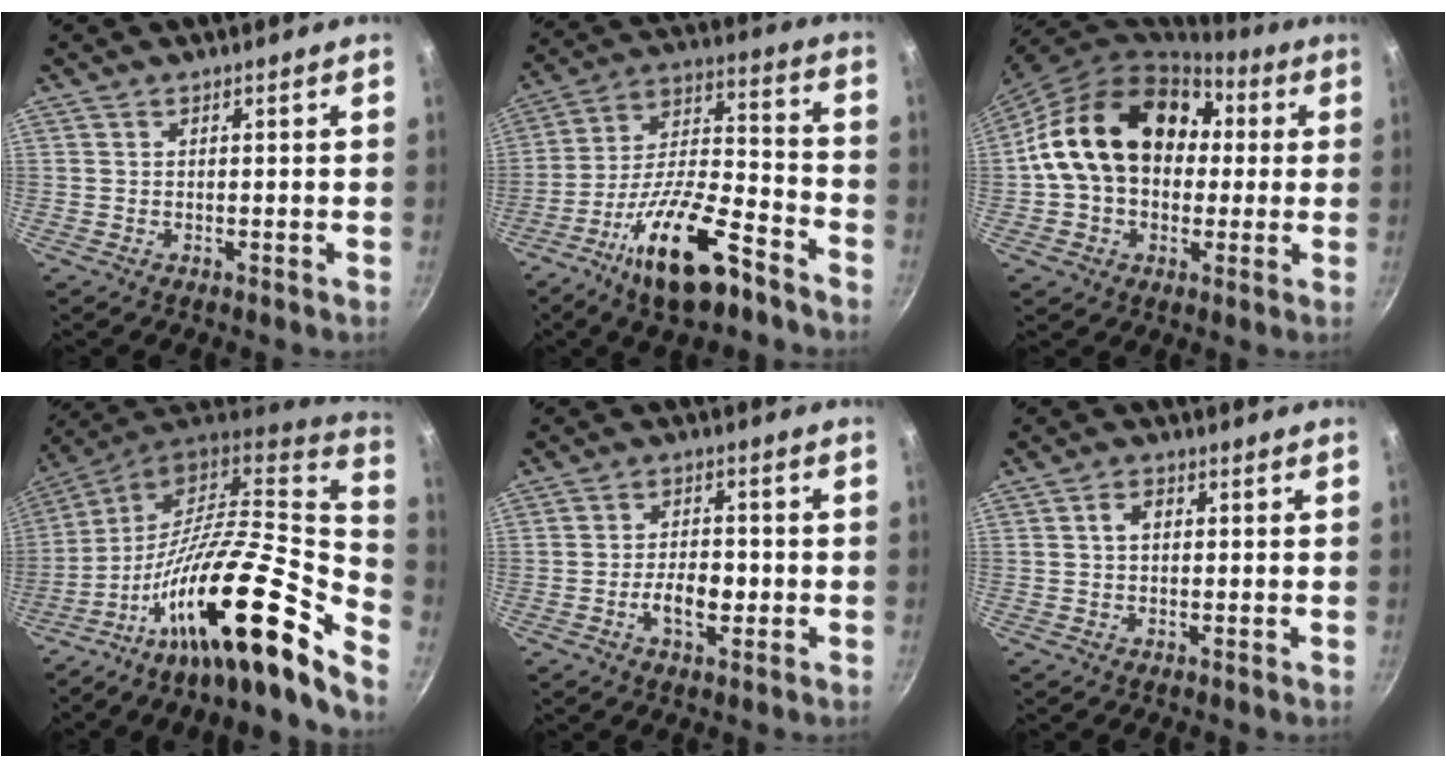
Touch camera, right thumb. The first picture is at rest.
{"total": 19.5, "force": [-11.7, 6.6, 14.1], "torque": [-0.225, 0.066, -0.206]}
{"total": 20.8, "force": [2.8, 15.4, 13.6], "torque": [-0.208, 0.044, 0.041]}
{"total": 29.1, "force": [-13.0, 7.9, 24.8], "torque": [-0.323, 0.041, -0.231]}
{"total": 6.1, "force": [-1.6, 3.3, 4.9], "torque": [-0.071, 0.015, -0.028]}
{"total": 2.7, "force": [0.5, 1.9, 1.9], "torque": [-0.023, 0.008, 0.006]}